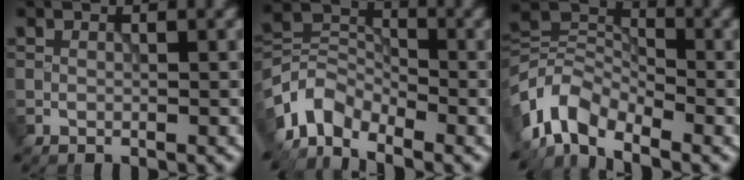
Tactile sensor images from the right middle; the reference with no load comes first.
{"total": 5.0, "force": [-3.6, 2.8, 2.1], "torque": [-0.039, -0.001, -0.084]}
{"total": 6.6, "force": [-4.0, 3.6, 3.9], "torque": [-0.074, 0.004, -0.092]}